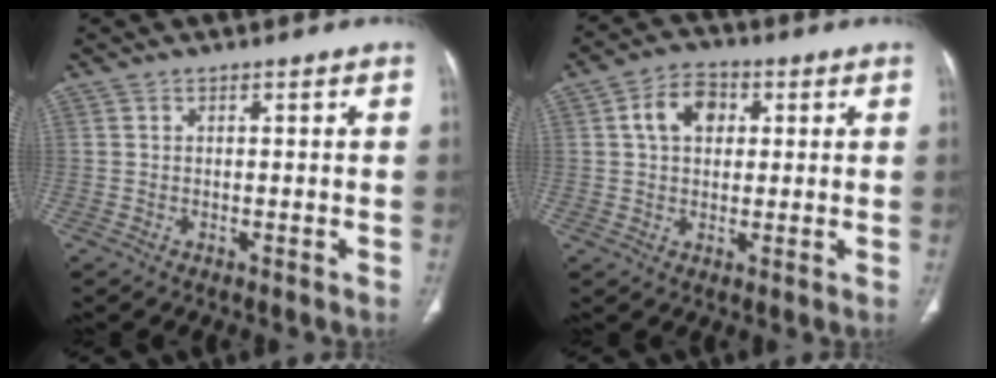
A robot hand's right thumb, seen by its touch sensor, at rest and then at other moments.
{"total": 7.2, "force": [1.8, 5.2, 4.7], "torque": [-0.065, 0.009, 0.025]}